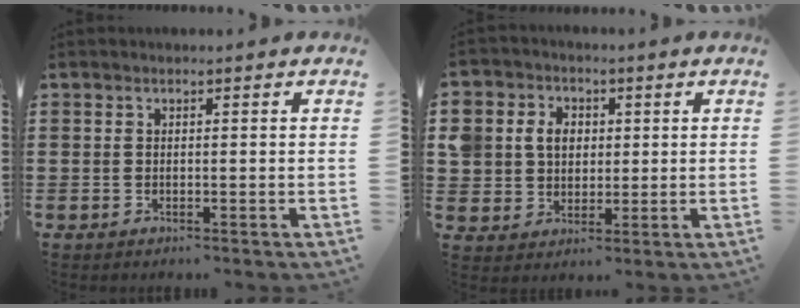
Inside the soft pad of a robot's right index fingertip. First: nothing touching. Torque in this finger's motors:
{"motor_torque": [0.55, -0.32, 0.20, 0.10]}